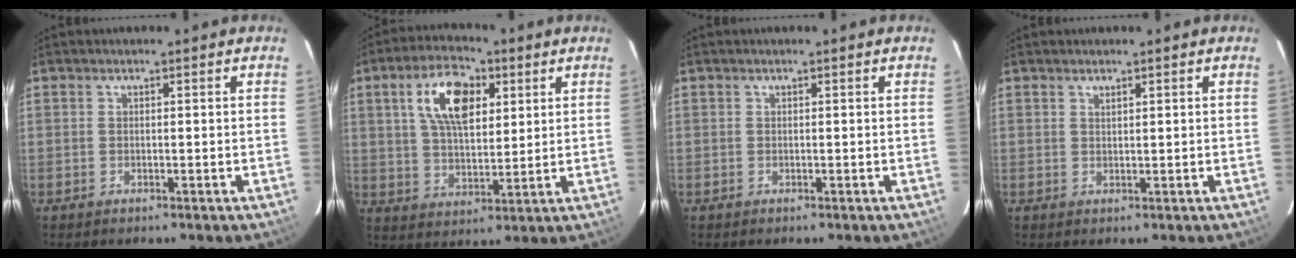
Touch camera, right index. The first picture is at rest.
{"total": 12.0, "force": [4.6, 6.0, 9.3], "torque": [-0.170, 0.024, 0.083]}
{"total": 0.0}
{"total": 0.8, "force": [0.7, 0.2, 0.4], "torque": [-0.006, 0.001, 0.013]}